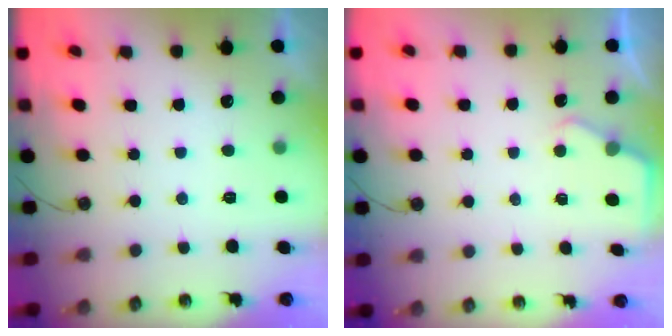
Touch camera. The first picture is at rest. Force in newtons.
{"total": 3.0, "press": 3.0, "slide": 0.4}